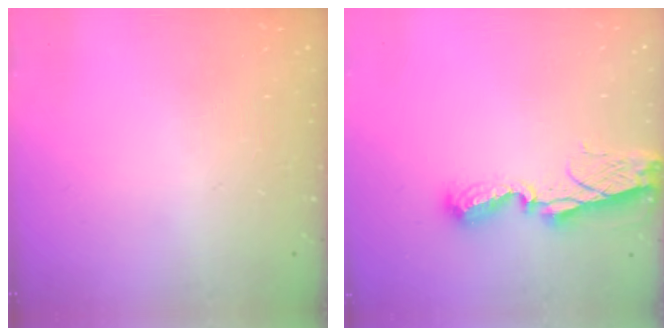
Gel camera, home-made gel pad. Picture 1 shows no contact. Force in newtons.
{"total": 8.4, "press": 8.4, "slide": 1.1}